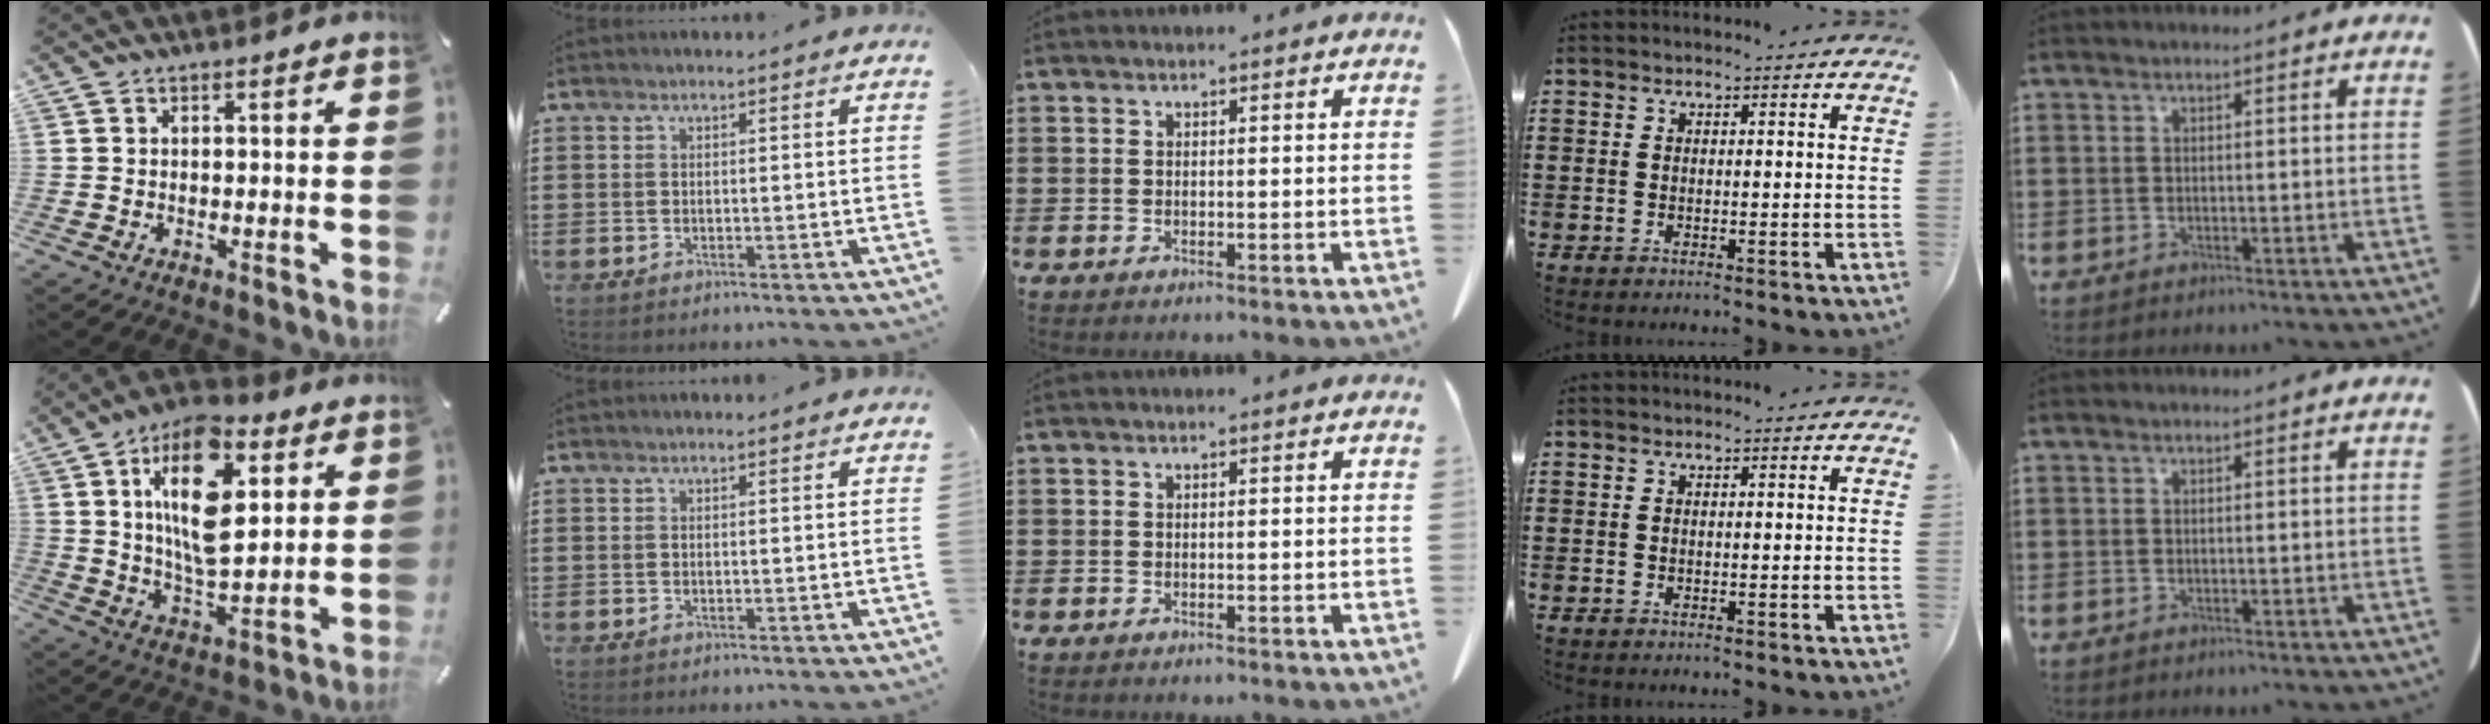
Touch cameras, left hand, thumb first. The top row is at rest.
{"thumb": {"total": 18.6, "force": [6.6, 9.4, 14.6], "torque": [-0.270, -0.011, 0.107]}}